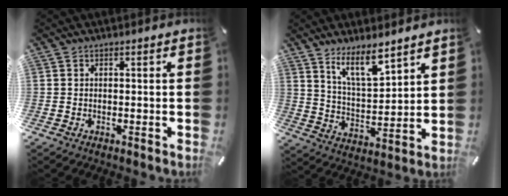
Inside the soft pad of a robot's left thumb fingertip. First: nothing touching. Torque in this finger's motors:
{"motor_torque": [1.74, 0.93, 1.28, -1.46, 0.41]}